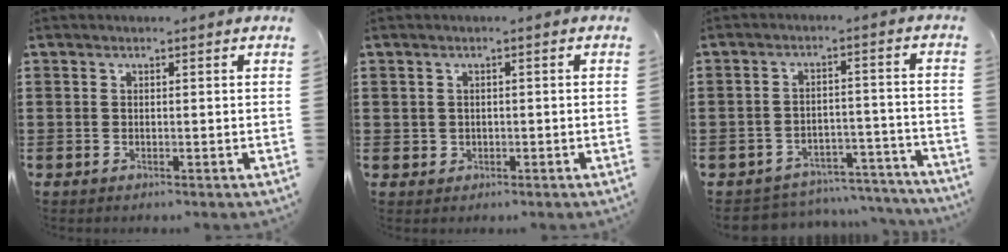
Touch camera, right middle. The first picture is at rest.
{"total": 1.0, "force": [0.2, 1.0, 0.2], "torque": [-0.007, 0.005, 0.003]}
{"total": 5.1, "force": [-5.0, 0.9, 0.3], "torque": [-0.006, 0.012, -0.101]}